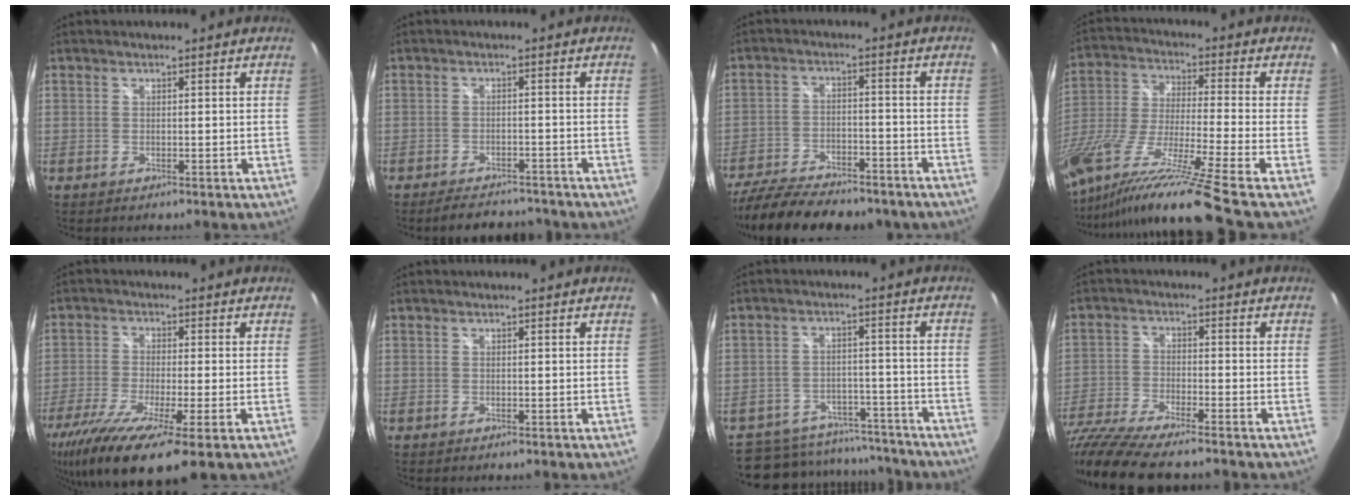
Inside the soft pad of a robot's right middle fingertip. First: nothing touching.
{"total": 7.2, "force": [-6.3, 2.4, 2.3], "torque": [-0.054, 0.001, -0.088]}
{"total": 20.4, "force": [-16.4, 6.7, 10.1], "torque": [-0.208, -0.033, -0.246]}
{"total": 21.8, "force": [-16.4, -1.9, 14.3], "torque": [-0.263, -0.070, -0.296]}
{"total": 14.6, "force": [-8.4, 2.3, 11.7], "torque": [-0.239, -0.063, -0.150]}
{"total": 0.0}
{"total": 18.0, "force": [-15.0, 8.3, 5.3], "torque": [-0.132, 0.023, -0.187]}
{"total": 14.5, "force": [-12.3, 1.5, 7.5], "torque": [-0.177, -0.040, -0.235]}